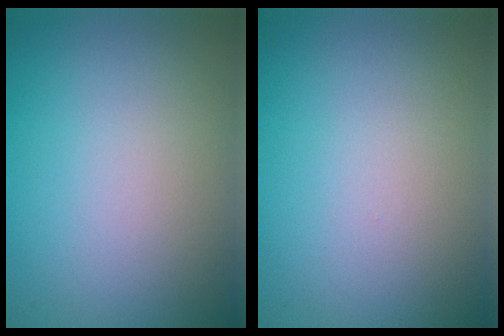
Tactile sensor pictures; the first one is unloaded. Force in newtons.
{"total": 0.0}